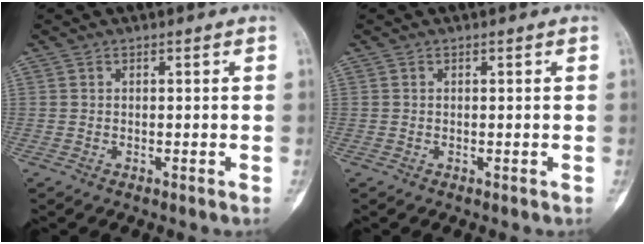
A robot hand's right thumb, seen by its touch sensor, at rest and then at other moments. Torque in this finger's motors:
{"motor_torque": [-0.04, 0.19, 0.09, 0.01, 0.11]}